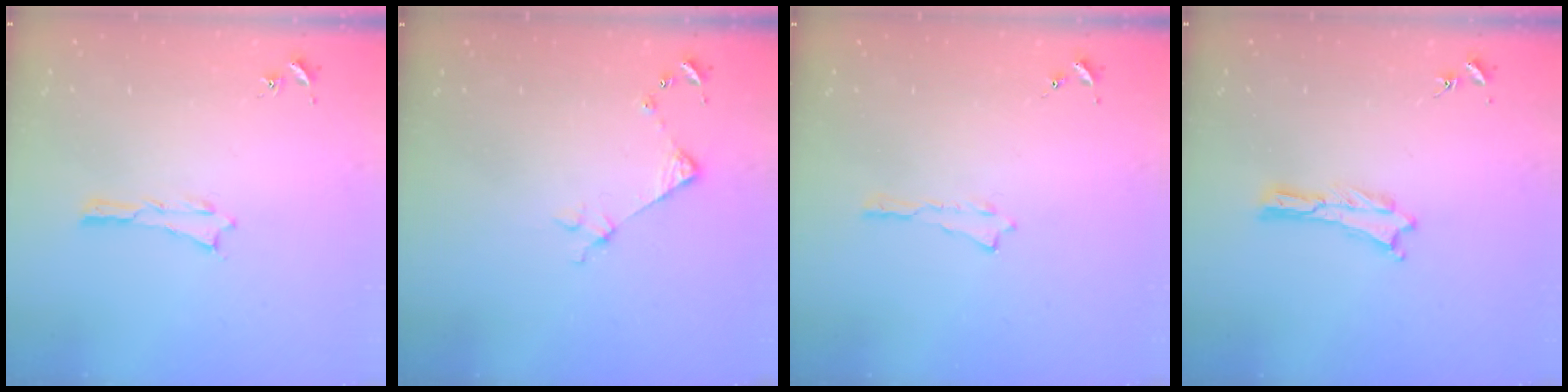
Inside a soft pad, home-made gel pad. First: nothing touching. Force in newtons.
{"total": 3.8, "press": 3.7, "slide": 0.3}
{"total": 0.0}
{"total": 0.0}